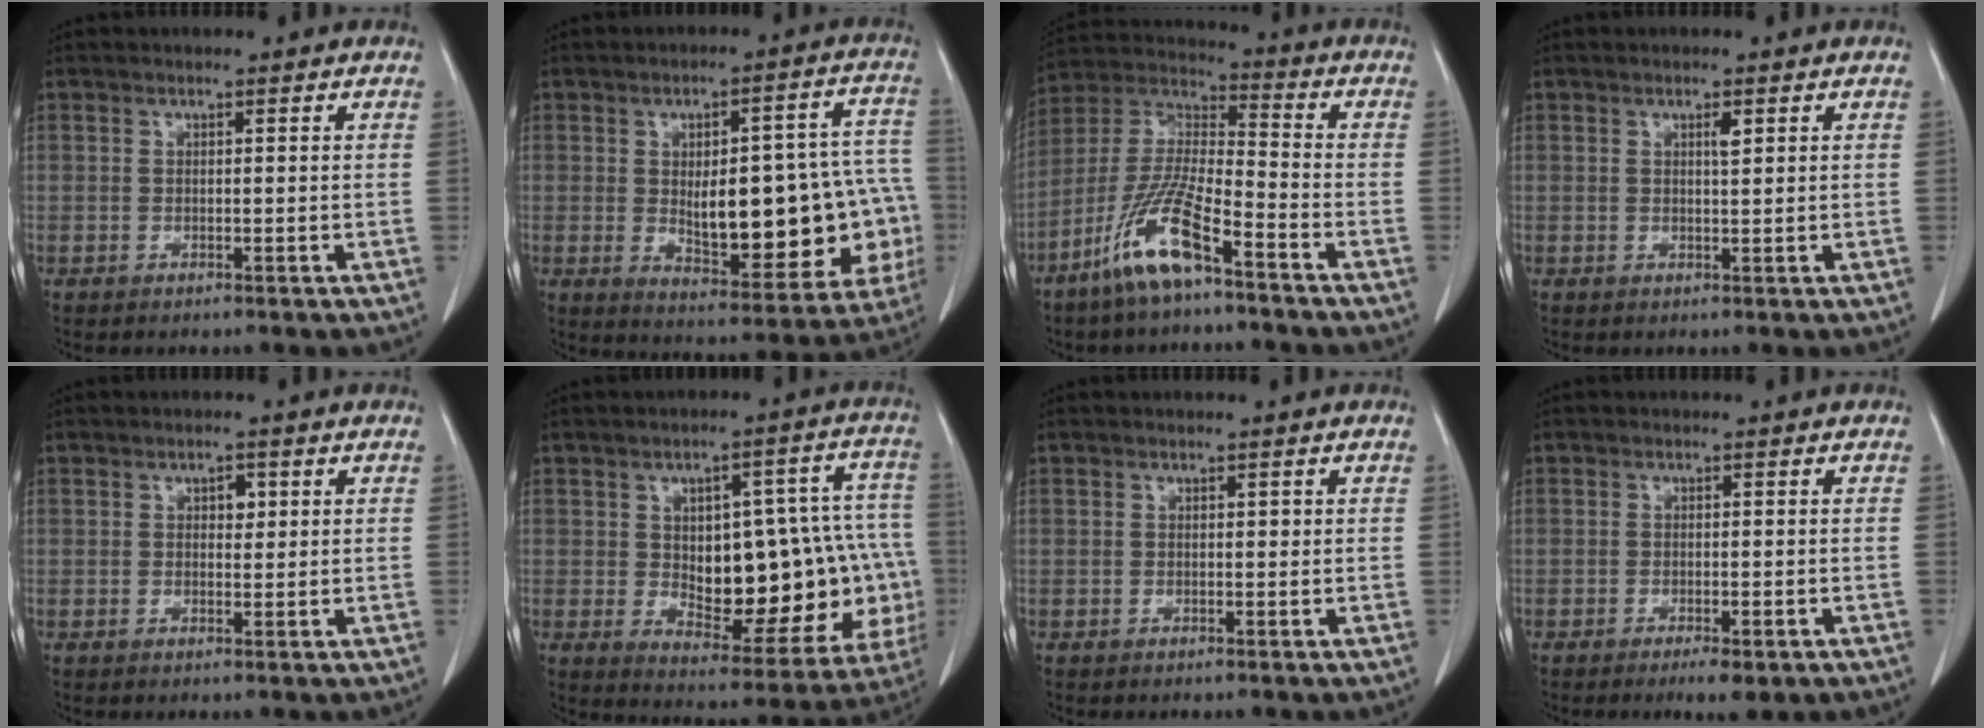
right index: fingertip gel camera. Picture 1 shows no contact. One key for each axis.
{"total": 21.5, "fx": -2.0, "fy": 7.9, "fz": 19.9, "tx": -0.208, "ty": 0.035, "tz": 0.005}
{"total": 12.4, "fx": -7.6, "fy": 1.9, "fz": 9.6, "tx": -0.204, "ty": -0.016, "tz": -0.151}
{"total": 1.4, "fx": 0.7, "fy": 0.3, "fz": 1.2, "tx": -0.020, "ty": -0.002, "tz": 0.009}
{"total": 1.9, "fx": 0.7, "fy": 1.2, "fz": 1.4, "tx": -0.016, "ty": 0.001, "tz": 0.008}
{"total": 22.5, "fx": -1.4, "fy": 9.5, "fz": 20.3, "tx": -0.213, "ty": 0.038, "tz": 0.015}
{"total": 0.5, "fx": 0.1, "fy": 0.3, "fz": 0.4, "tx": -0.002, "ty": 0.003, "tz": 0.001}
{"total": 3.2, "fx": -1.9, "fy": 0.8, "fz": 2.5, "tx": -0.032, "ty": -0.003, "tz": -0.022}